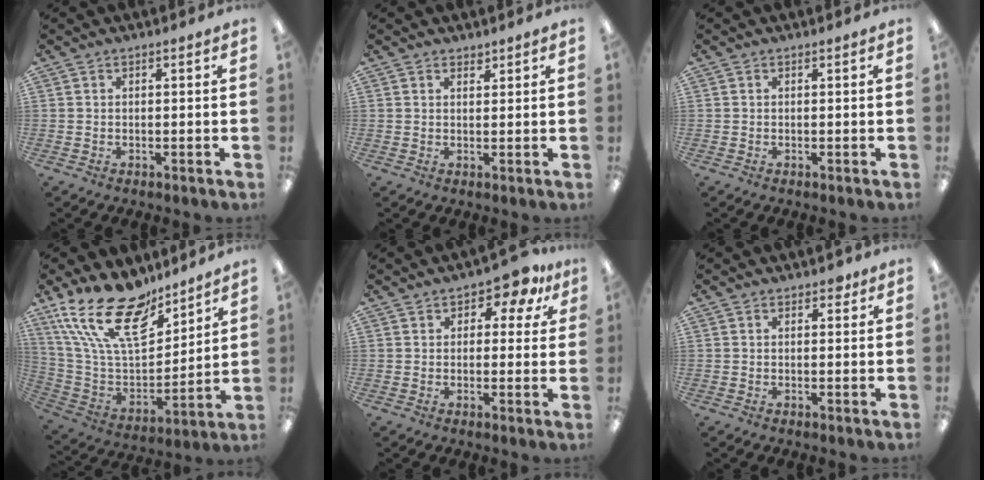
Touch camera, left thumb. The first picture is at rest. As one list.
[{"total": 1.4, "force": [1.3, 0.5, 0.1], "torque": [0.005, -0.006, 0.024]}, {"total": 0.0}, {"total": 22.8, "force": [15.6, 9.9, 13.4], "torque": [-0.259, -0.102, 0.282]}, {"total": 5.5, "force": [3.4, 2.9, 3.1], "torque": [-0.040, -0.014, 0.056]}, {"total": 1.7, "force": [1.1, 1.0, 0.9], "torque": [-0.004, -0.003, 0.015]}]